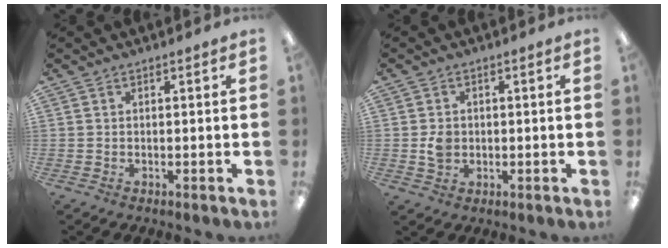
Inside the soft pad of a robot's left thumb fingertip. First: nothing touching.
{"total": 3.5, "force": [0.0, 2.9, 1.9], "torque": [-0.019, -0.001, -0.004]}